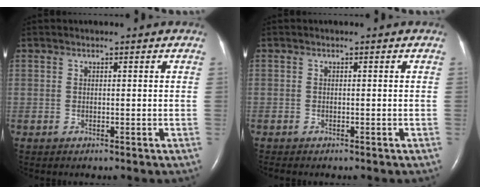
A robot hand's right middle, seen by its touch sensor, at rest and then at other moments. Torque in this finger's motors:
{"motor_torque": [0.26, -0.26, -0.72, -0.21]}